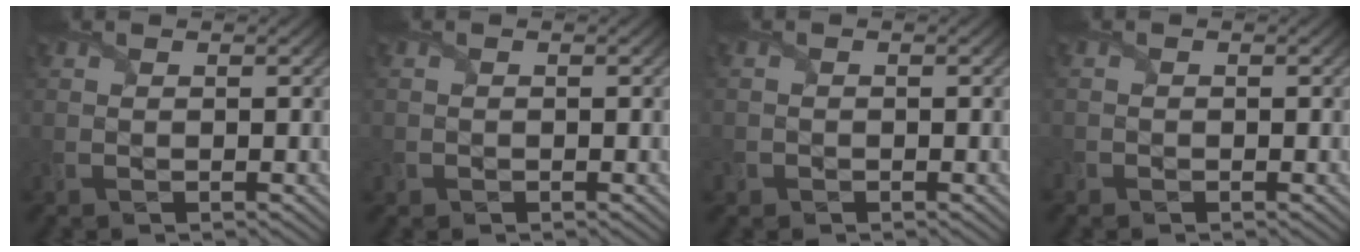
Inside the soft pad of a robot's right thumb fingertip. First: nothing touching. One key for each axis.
{"total": 0.7, "fx": -0.3, "fy": 0.6, "fz": -0.2, "tx": 0.003, "ty": -0.003, "tz": -0.010}
{"total": 1.1, "fx": -0.7, "fy": 0.9, "fz": -0.2, "tx": 0.002, "ty": -0.003, "tz": -0.016}
{"total": 1.1, "fx": -0.8, "fy": 0.7, "fz": 0.1, "tx": -0.004, "ty": -0.003, "tz": -0.018}